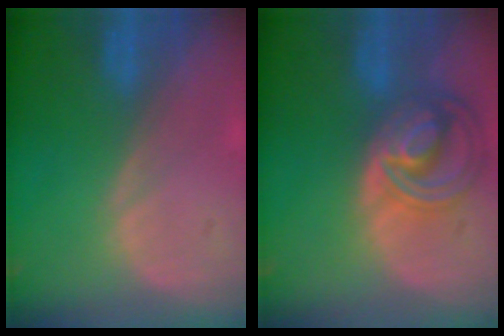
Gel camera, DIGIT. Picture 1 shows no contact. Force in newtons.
{"total": 8.8, "press": 7.6, "slide": 4.4}